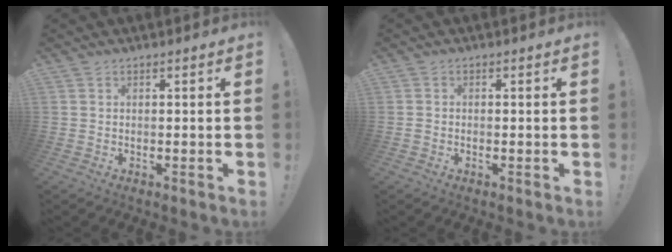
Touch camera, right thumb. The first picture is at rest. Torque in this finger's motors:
{"motor_torque": [-0.17, 0.32, 0.15, -0.42, 0.00]}